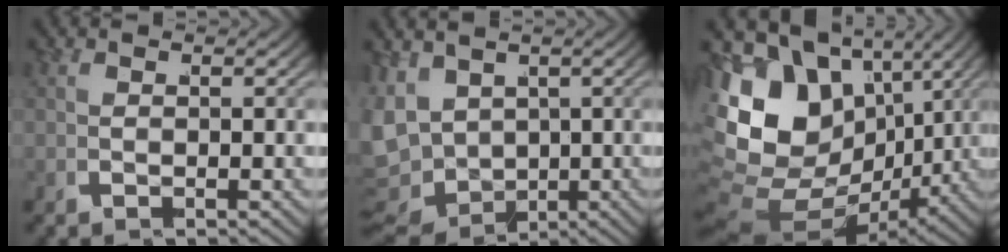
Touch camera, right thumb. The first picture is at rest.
{"total": 9.5, "force": [-1.3, 8.0, 5.0], "torque": [-0.133, -0.043, -0.012]}
{"total": 18.1, "force": [-0.6, 13.2, 12.3], "torque": [-0.242, -0.054, 0.003]}